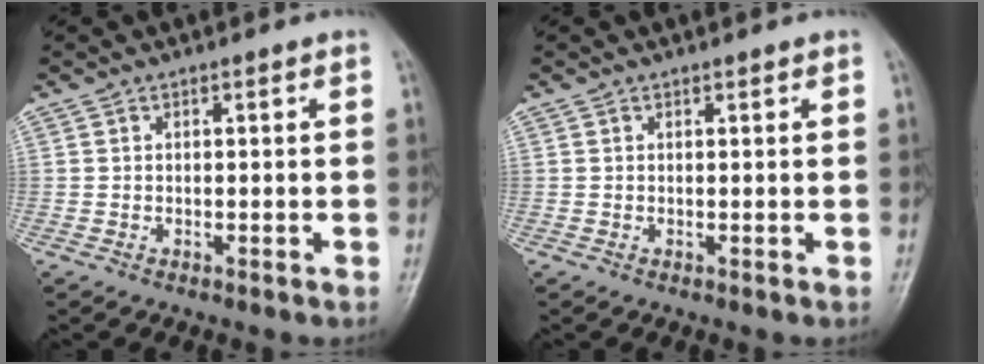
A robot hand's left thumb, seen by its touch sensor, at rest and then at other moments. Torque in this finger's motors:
{"motor_torque": [0.00, 0.08, 0.21, -0.05, 0.00]}